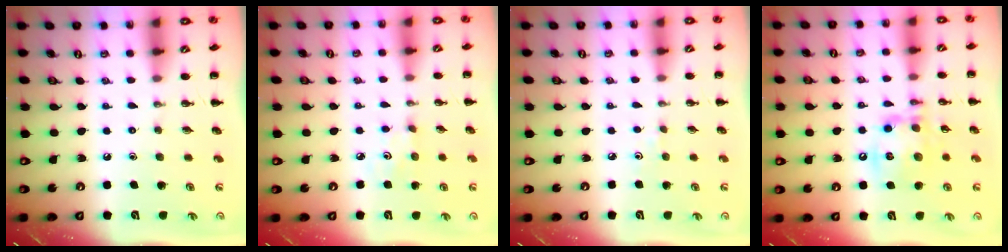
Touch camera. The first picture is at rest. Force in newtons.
{"total": 2.7, "press": 2.7, "slide": 0.5}
{"total": 2.9, "press": 2.7, "slide": 0.9}
{"total": 14.9, "press": 14.7, "slide": 2.6}